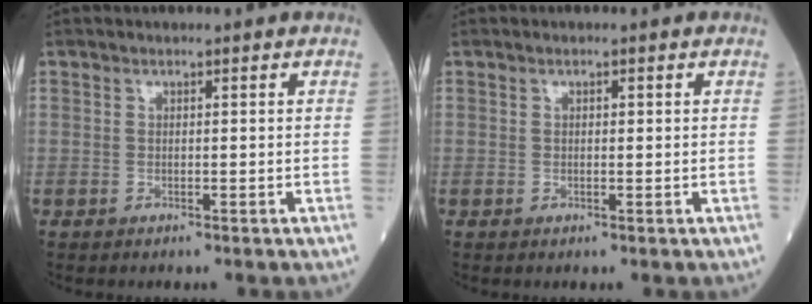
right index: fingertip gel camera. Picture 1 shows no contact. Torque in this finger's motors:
{"motor_torque": [-0.05, -0.06, -0.01, -0.01]}